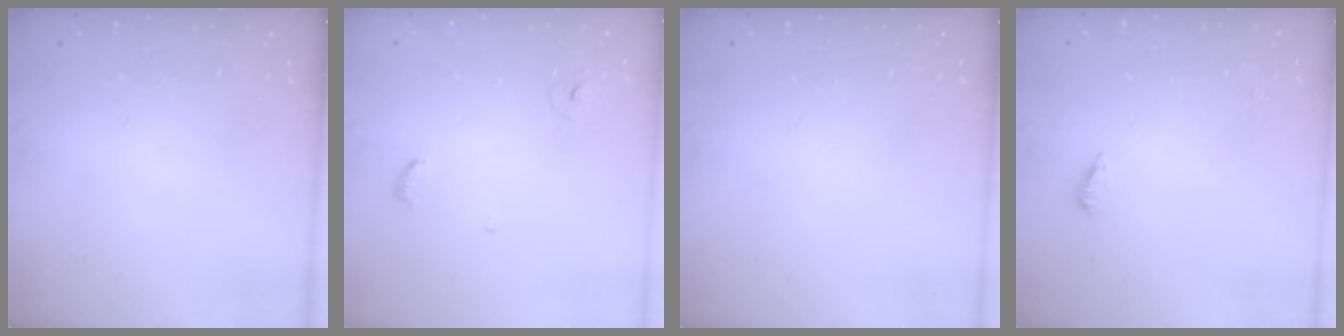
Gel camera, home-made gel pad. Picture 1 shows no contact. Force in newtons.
{"total": 3.8, "press": 3.8, "slide": 0.3}
{"total": 0.0}
{"total": 2.2, "press": 2.2, "slide": 0.5}